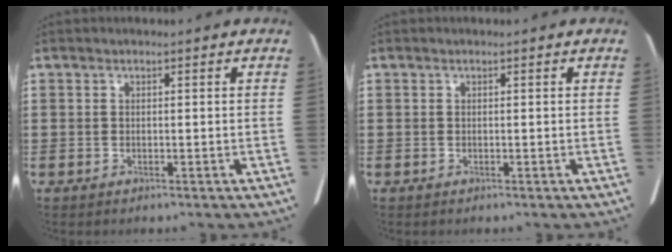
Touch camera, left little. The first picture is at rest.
{"total": 0.0}